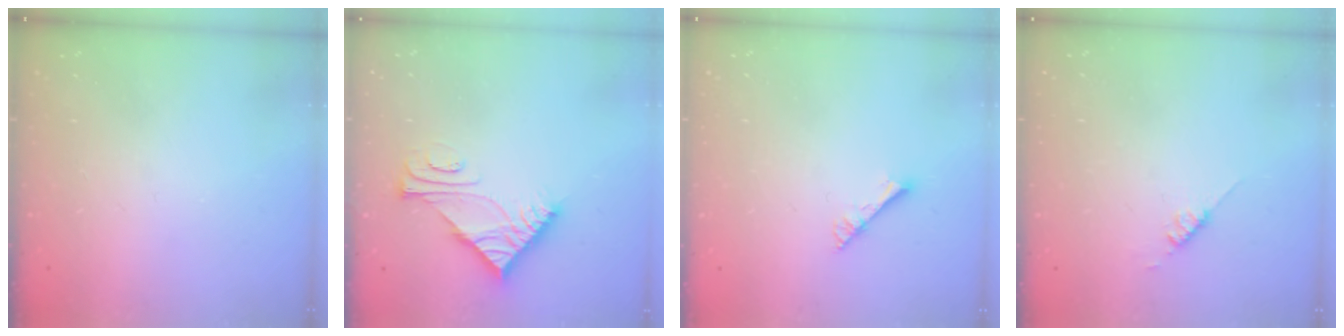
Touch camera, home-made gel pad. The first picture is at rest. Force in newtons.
{"total": 6.8, "press": 6.8, "slide": 0.1}
{"total": 2.9, "press": 2.9, "slide": 0.3}
{"total": 2.6, "press": 2.6, "slide": 0.3}